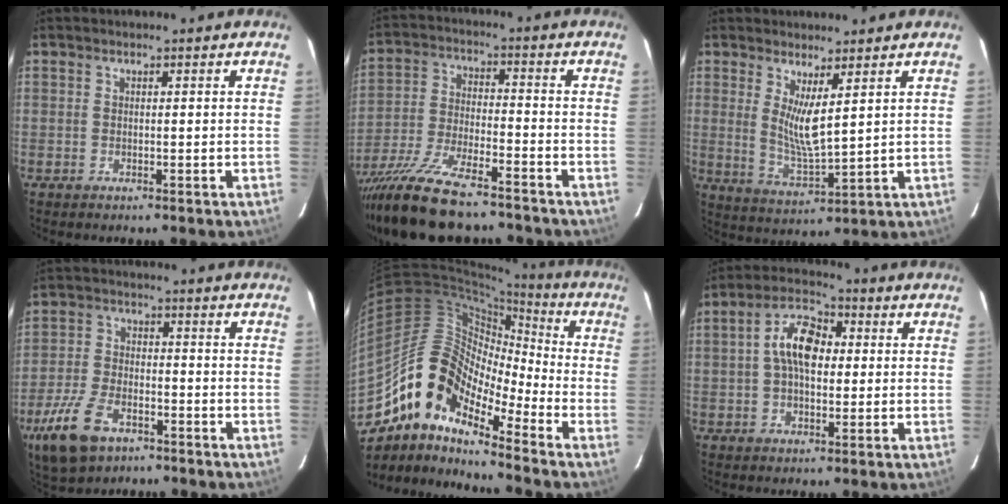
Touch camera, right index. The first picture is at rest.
{"total": 19.1, "force": [-15.4, 4.6, 10.2], "torque": [-0.214, -0.048, -0.265]}
{"total": 4.8, "force": [1.9, 1.2, 4.2], "torque": [-0.075, -0.016, 0.036]}
{"total": 12.4, "force": [-7.2, 6.6, 7.7], "torque": [-0.187, -0.014, -0.135]}
{"total": 14.0, "force": [-9.6, 6.0, 8.3], "torque": [-0.134, 0.015, -0.200]}
{"total": 9.0, "force": [0.9, 5.1, 7.4], "torque": [-0.138, 0.025, 0.011]}